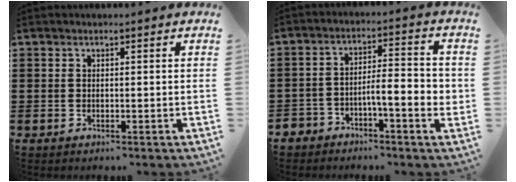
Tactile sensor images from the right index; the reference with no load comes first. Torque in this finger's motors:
{"motor_torque": [1.47, 0.67, 0.24, 0.07]}